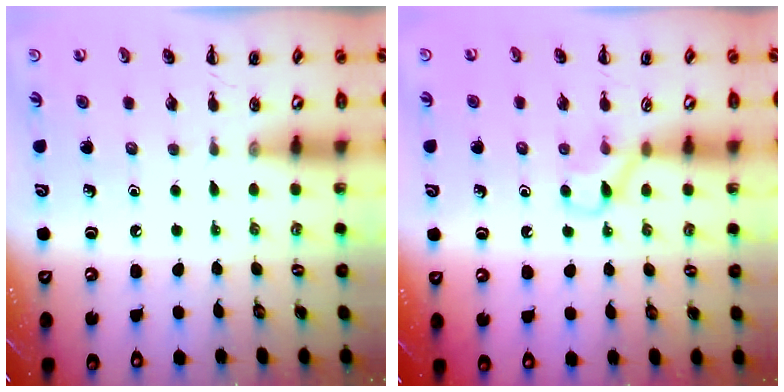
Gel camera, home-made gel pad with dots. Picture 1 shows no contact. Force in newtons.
{"total": 4.8, "press": 4.6, "slide": 1.3}